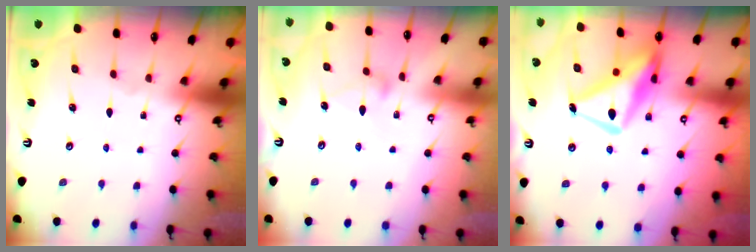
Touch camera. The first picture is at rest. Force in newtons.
{"total": 7.3, "press": 7.3, "slide": 0.3}
{"total": 15.6, "press": 15.5, "slide": 1.5}